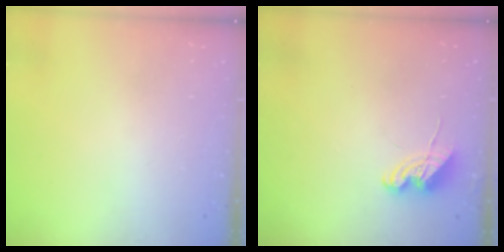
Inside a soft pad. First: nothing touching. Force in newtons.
{"total": 6.9, "press": 6.8, "slide": 1.0}